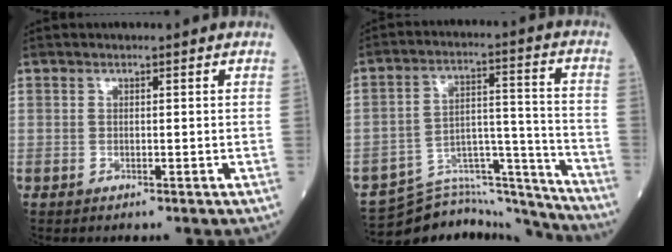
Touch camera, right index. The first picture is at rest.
{"total": 15.1, "force": [-15.0, 1.2, 0.3], "torque": [0.011, 0.058, -0.233]}